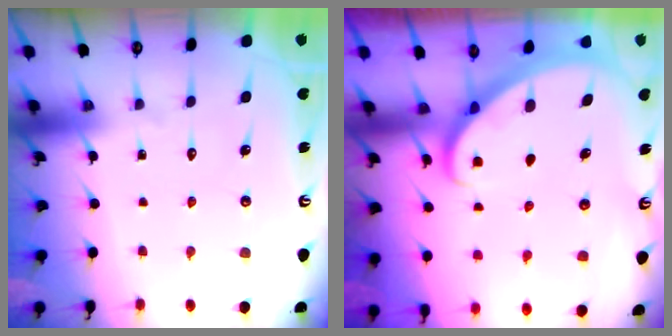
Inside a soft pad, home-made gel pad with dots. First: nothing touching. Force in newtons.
{"total": 2.8, "press": 2.8, "slide": 0.2}